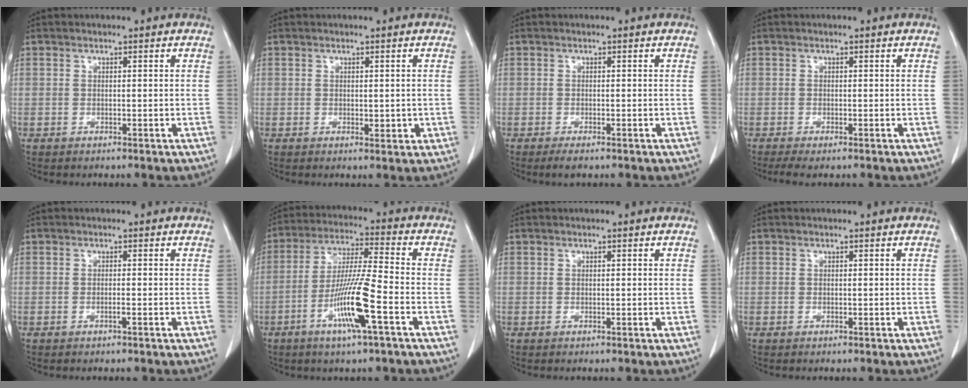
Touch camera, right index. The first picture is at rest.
{"total": 1.8, "force": [-0.1, 1.0, 1.6], "torque": [-0.021, -0.004, 0.006]}
{"total": 1.7, "force": [-1.2, 0.4, 1.2], "torque": [-0.024, -0.005, -0.018]}
{"total": 1.9, "force": [-1.3, 0.4, 1.3], "torque": [-0.026, -0.007, -0.024]}
{"total": 0.6, "force": [-0.3, -0.1, 0.5], "torque": [-0.009, 0.002, -0.006]}
{"total": 11.6, "force": [-4.7, -0.2, 10.6], "torque": [-0.208, -0.010, -0.090]}
{"total": 0.0}
{"total": 0.0}